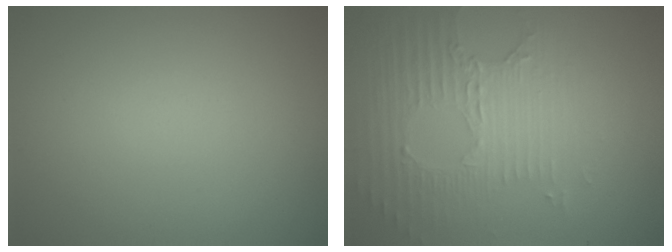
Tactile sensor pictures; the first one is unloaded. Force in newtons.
{"total": 5.2, "press": 3.4, "slide": 3.9}